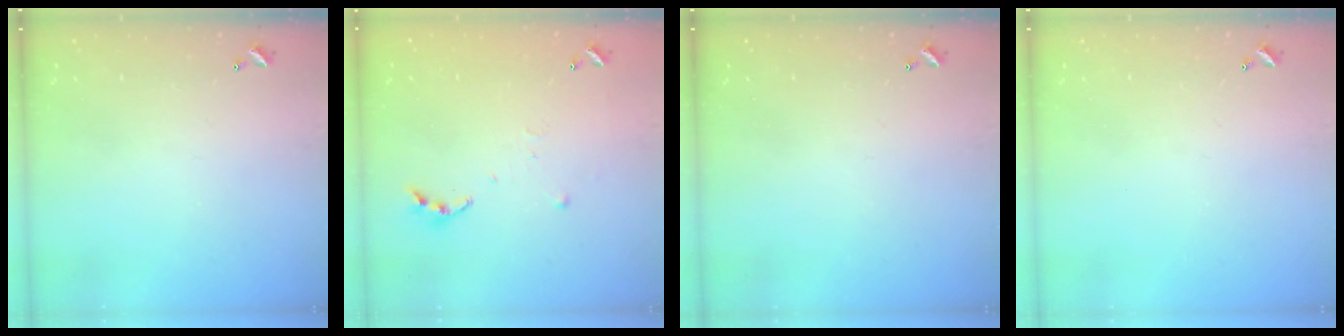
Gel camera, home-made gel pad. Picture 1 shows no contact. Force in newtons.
{"total": 3.8, "press": 3.8, "slide": 0.4}
{"total": 0.0}
{"total": 0.0}